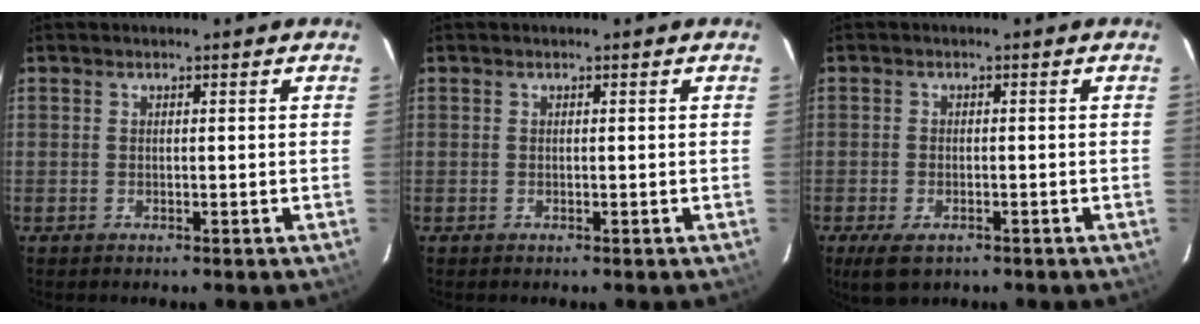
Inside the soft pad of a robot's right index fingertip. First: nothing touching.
{"total": 0.0}
{"total": 5.0, "force": [-3.0, 2.5, 3.0], "torque": [-0.073, -0.016, -0.052]}